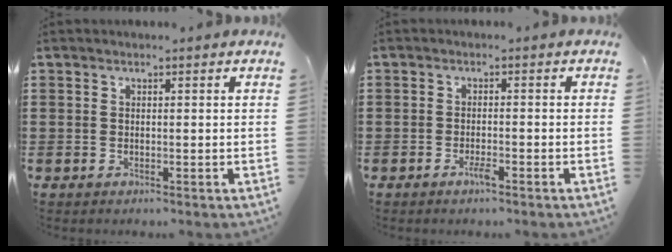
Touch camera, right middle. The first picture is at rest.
{"total": 1.9, "force": [-1.2, 0.3, 1.4], "torque": [-0.025, -0.002, -0.022]}